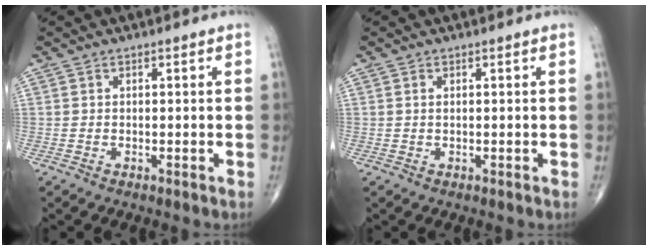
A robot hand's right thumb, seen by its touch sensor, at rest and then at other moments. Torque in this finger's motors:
{"motor_torque": [-0.48, 0.06, -0.22, 0.10, -0.02]}